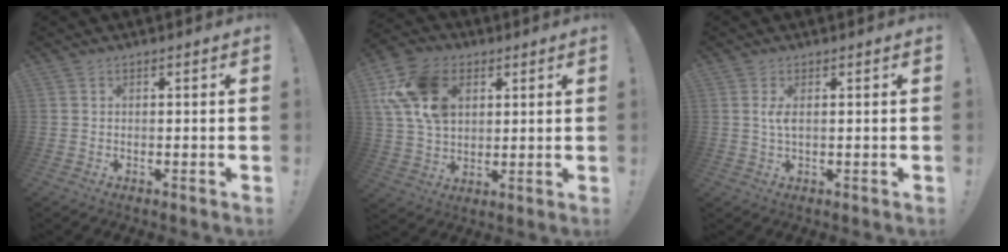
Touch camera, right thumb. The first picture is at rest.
{"total": 17.3, "force": [6.3, 12.4, 10.4], "torque": [-0.199, -0.011, 0.124]}
{"total": 2.8, "force": [0.5, 0.8, 2.6], "torque": [-0.049, 0.001, 0.008]}